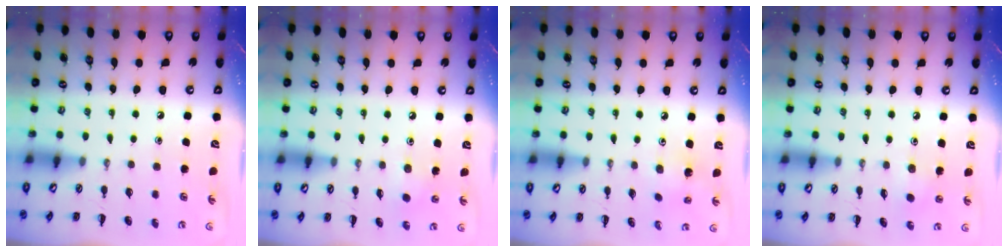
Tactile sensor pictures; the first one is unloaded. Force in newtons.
{"total": 2.8, "press": 2.7, "slide": 0.7}
{"total": 2.0, "press": 1.9, "slide": 0.6}
{"total": 2.4, "press": 2.2, "slide": 0.9}